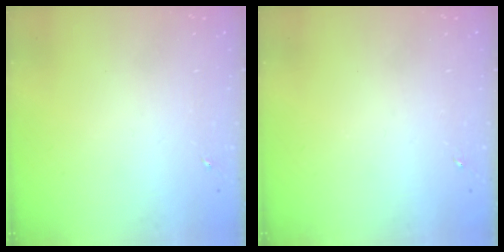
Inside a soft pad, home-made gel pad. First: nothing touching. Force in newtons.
{"total": 0.0}